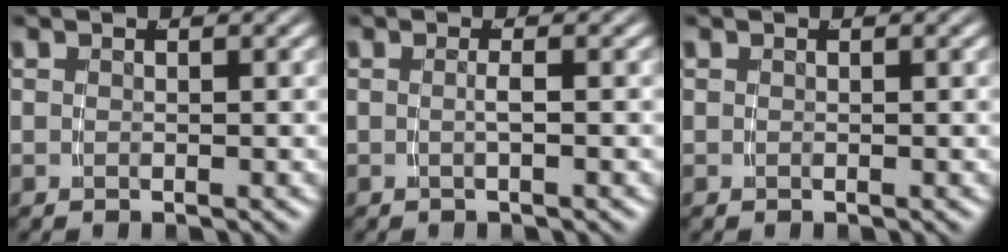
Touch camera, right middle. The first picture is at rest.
{"total": 1.1, "force": [-0.5, -0.6, 0.7], "torque": [-0.016, -0.003, -0.006]}
{"total": 0.0}